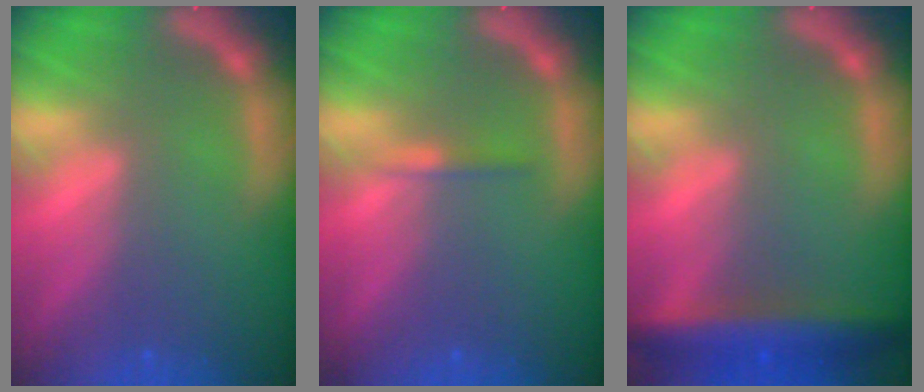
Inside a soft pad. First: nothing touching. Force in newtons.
{"total": 0.9}
{"total": 6.0}